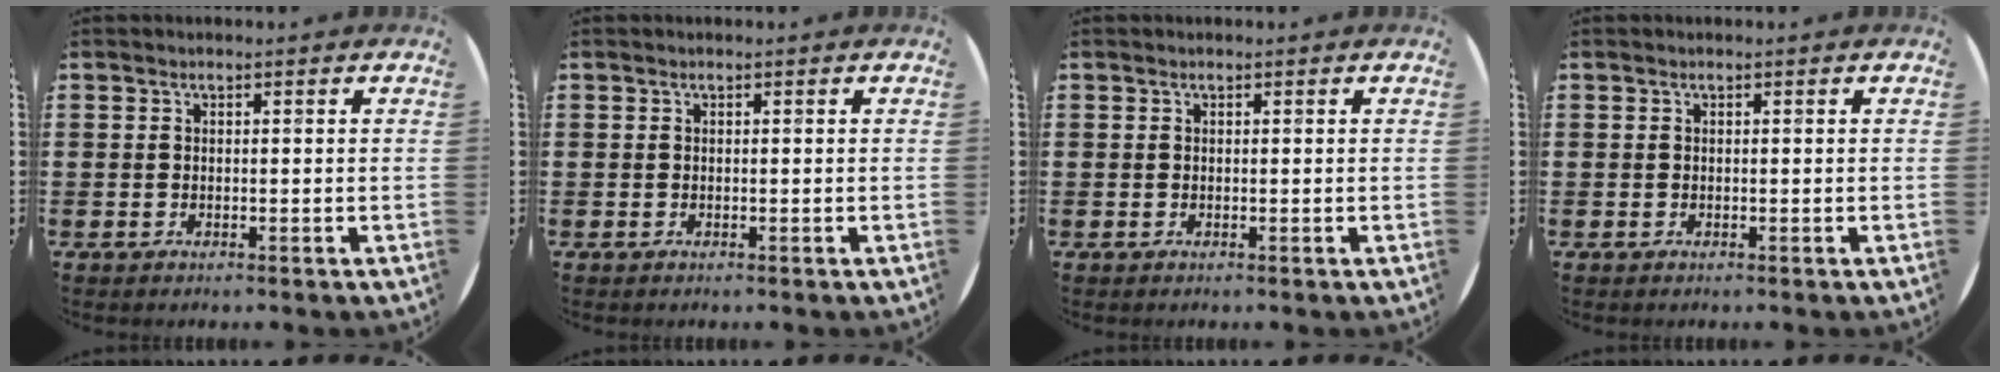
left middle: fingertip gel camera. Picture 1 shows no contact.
{"total": 0.0}
{"total": 0.0}
{"total": 0.0}